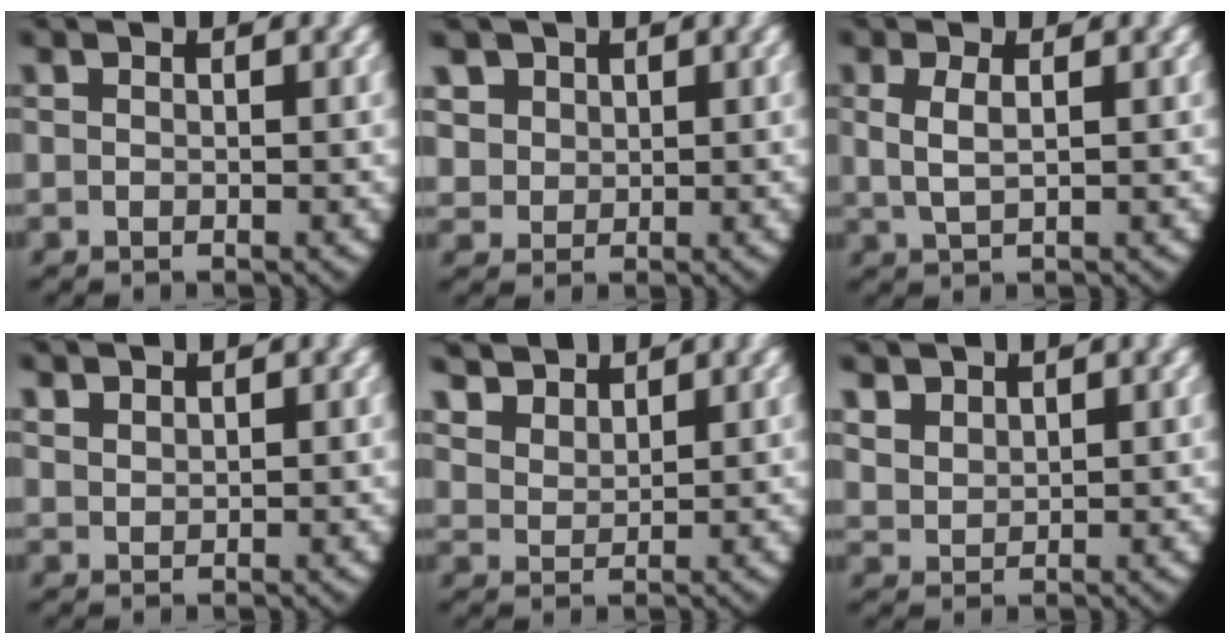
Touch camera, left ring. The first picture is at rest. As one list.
[{"total": 5.4, "force": [2.0, 4.4, 2.3], "torque": [-0.068, -0.007, 0.042]}, {"total": 2.6, "force": [0.7, 1.4, 2.1], "torque": [-0.053, -0.001, 0.017]}, {"total": 1.5, "force": [1.5, 0.3, 0.2], "torque": [-0.005, 0.000, 0.037]}, {"total": 3.9, "force": [3.0, 2.1, 1.4], "torque": [-0.036, -0.005, 0.061]}, {"total": 2.9, "force": [2.1, 1.8, 1.0], "torque": [-0.030, -0.004, 0.050]}]